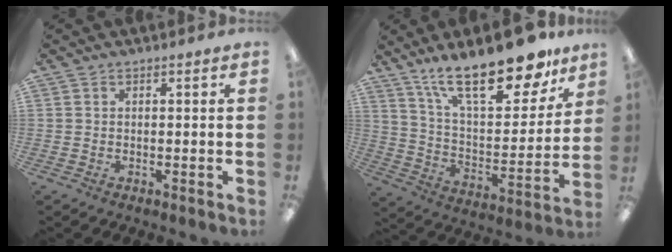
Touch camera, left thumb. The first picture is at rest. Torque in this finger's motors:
{"motor_torque": [0.57, 0.34, 1.52, -1.25, 0.23]}